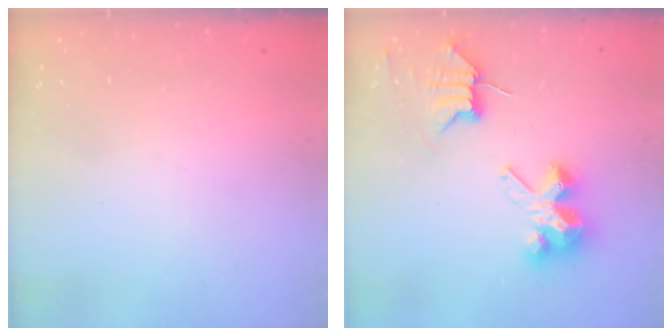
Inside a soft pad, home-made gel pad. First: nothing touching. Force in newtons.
{"total": 7.4, "press": 7.3, "slide": 0.6}